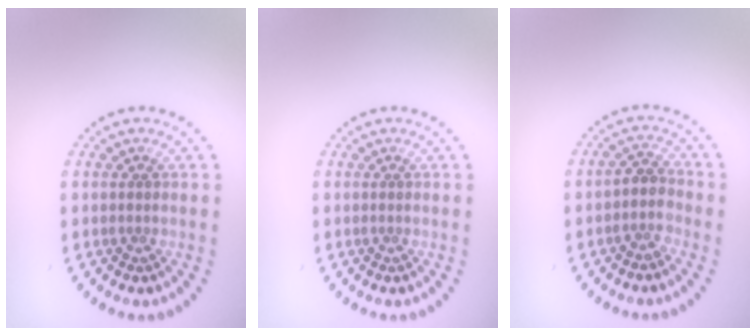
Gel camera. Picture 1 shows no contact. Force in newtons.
{"total": 0.0}
{"total": 1.9, "press": 1.6, "slide": 1.1}